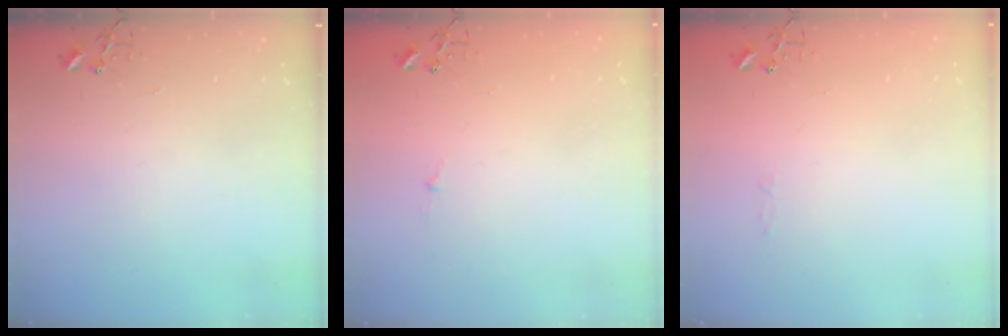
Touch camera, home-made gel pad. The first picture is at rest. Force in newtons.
{"total": 2.7, "press": 2.7, "slide": 0.3}
{"total": 2.8, "press": 2.8, "slide": 0.4}